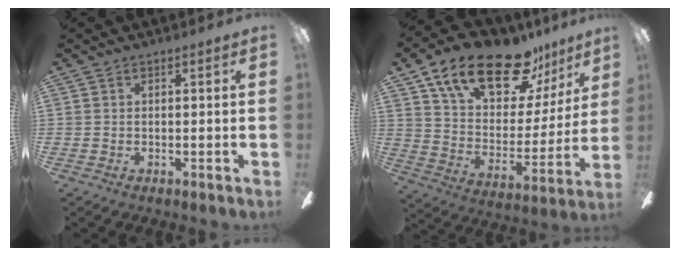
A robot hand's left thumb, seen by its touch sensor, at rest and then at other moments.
{"total": 22.8, "force": [15.6, 9.9, 13.5], "torque": [-0.228, -0.090, 0.271]}